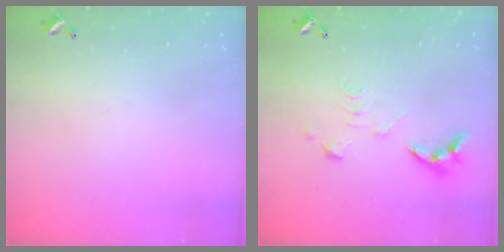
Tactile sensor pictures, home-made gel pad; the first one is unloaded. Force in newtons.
{"total": 2.7, "press": 2.2, "slide": 1.5}